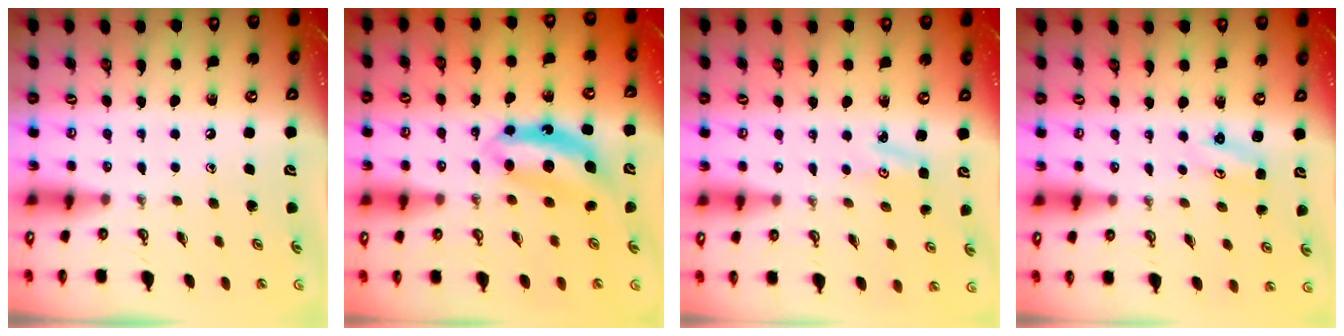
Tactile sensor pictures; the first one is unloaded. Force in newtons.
{"total": 7.0, "press": 7.0, "slide": 0.2}
{"total": 3.0, "press": 3.0, "slide": 0.4}
{"total": 2.3, "press": 2.3, "slide": 0.2}